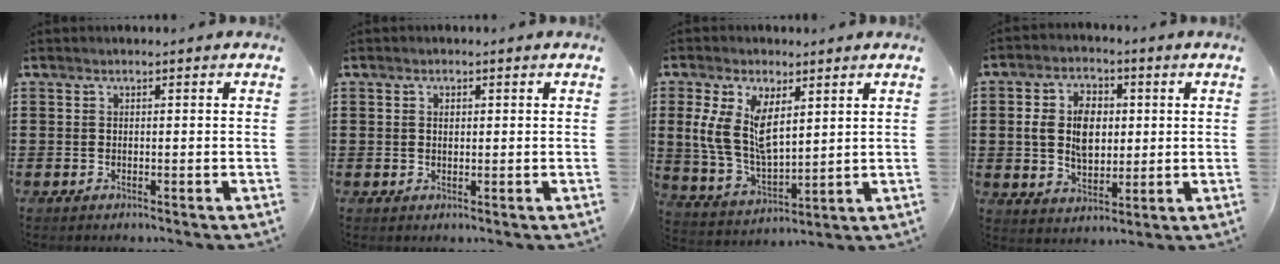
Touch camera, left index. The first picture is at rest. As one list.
[{"total": 0.9, "force": [0.4, 0.6, 0.5], "torque": [-0.012, 0.003, 0.007]}, {"total": 9.4, "force": [3.7, 4.8, 7.2], "torque": [-0.163, -0.002, 0.067]}, {"total": 7.7, "force": [1.1, 5.4, 5.4], "torque": [-0.124, 0.012, 0.013]}]